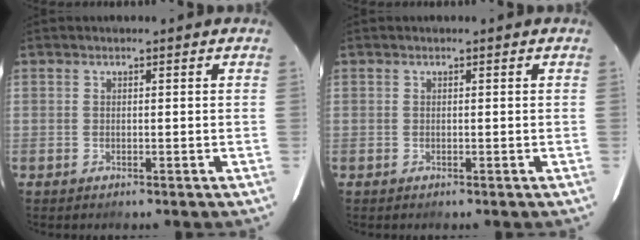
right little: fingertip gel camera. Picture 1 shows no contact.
{"total": 0.0}